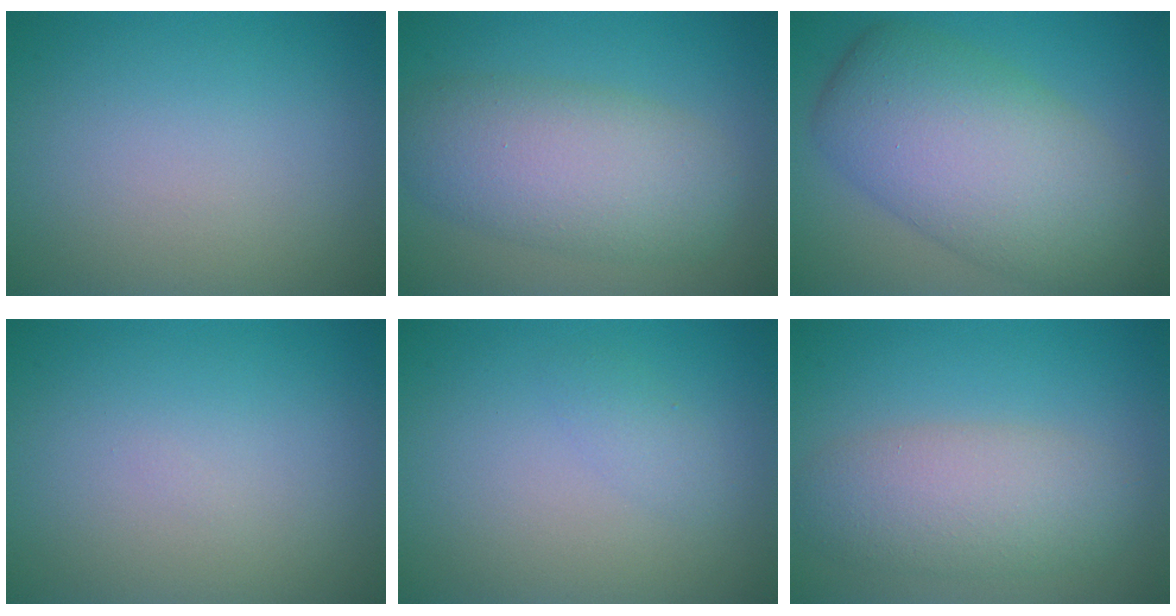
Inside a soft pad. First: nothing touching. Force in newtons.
{"total": 6.8, "press": 6.8, "slide": 0.3}
{"total": 10.0, "press": 10.0, "slide": 0.4}
{"total": 0.0}
{"total": 1.1, "press": 1.1, "slide": 0.0}
{"total": 5.1, "press": 5.1, "slide": 0.4}